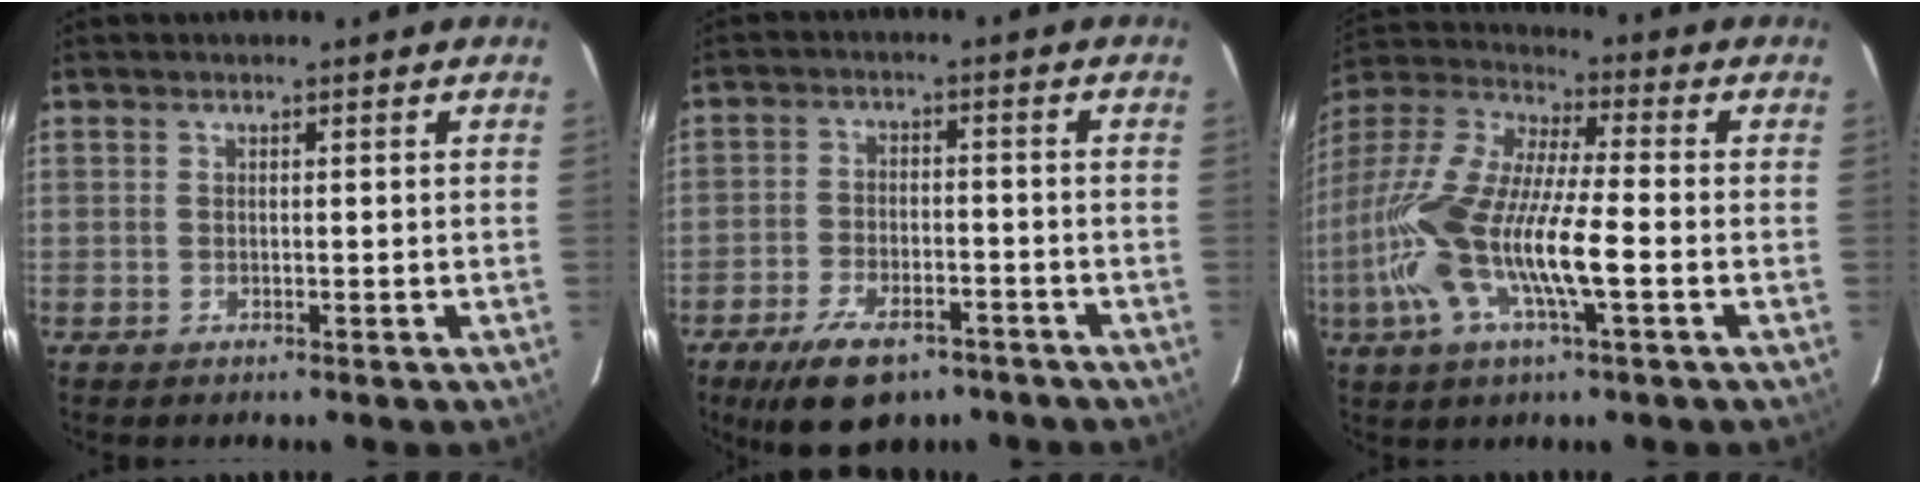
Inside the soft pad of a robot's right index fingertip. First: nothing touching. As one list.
[{"total": 12.1, "force": [-8.2, 5.7, 6.8], "torque": [-0.147, -0.010, -0.132]}, {"total": 19.5, "force": [-4.6, 4.4, 18.5], "torque": [-0.375, -0.011, -0.093]}]